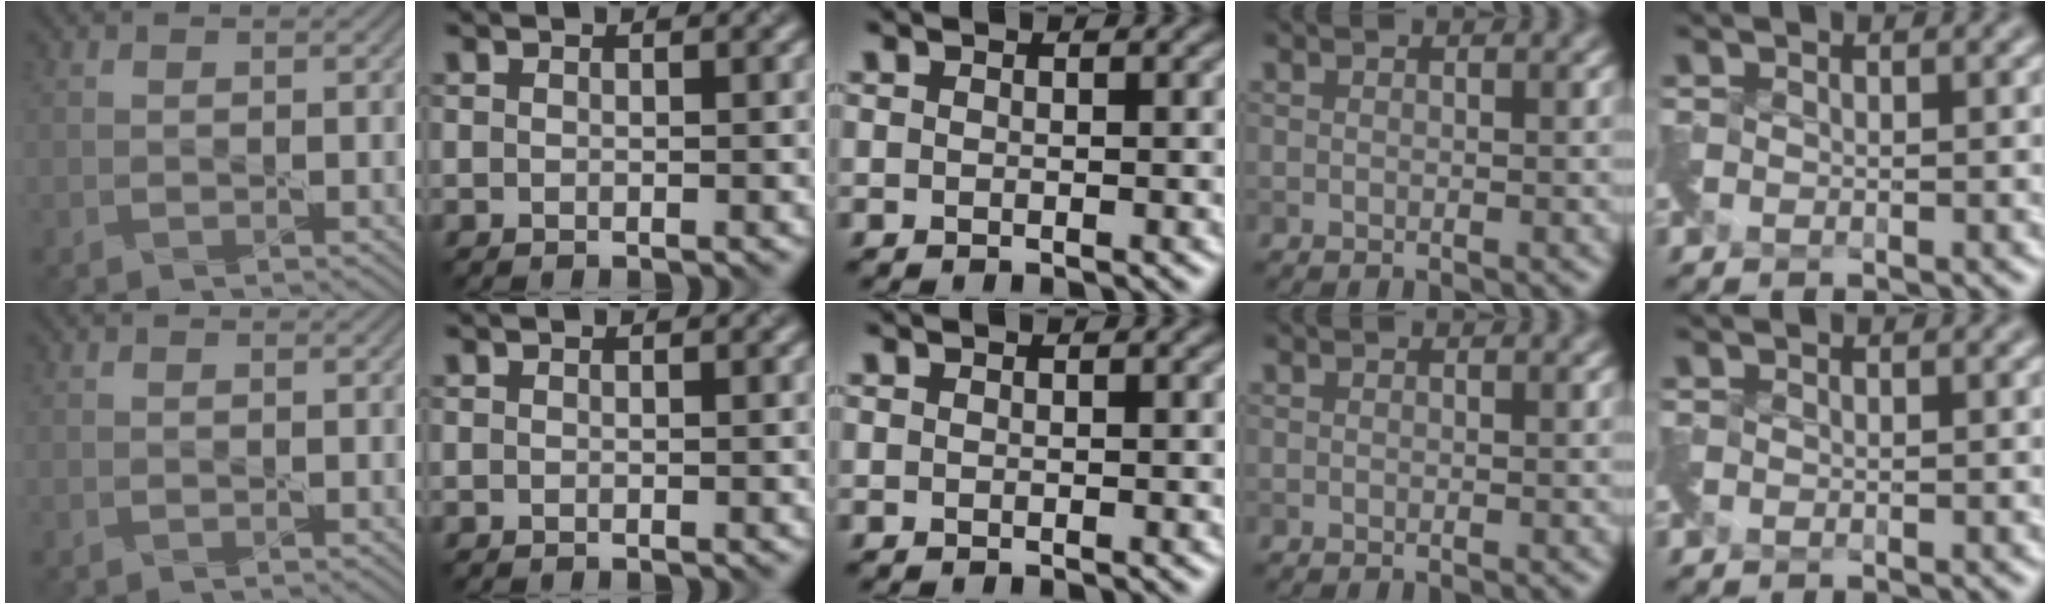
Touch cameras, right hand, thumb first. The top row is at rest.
{}